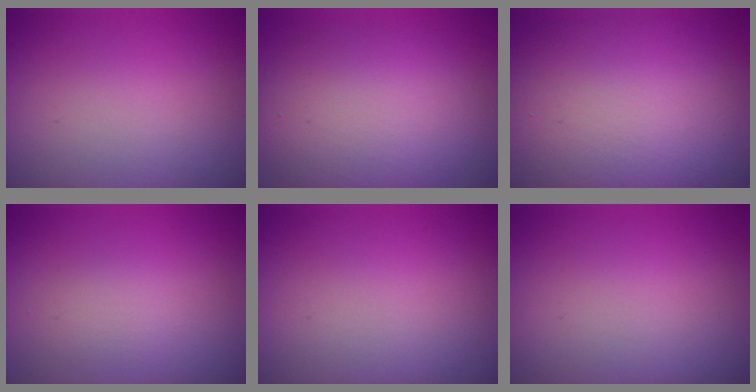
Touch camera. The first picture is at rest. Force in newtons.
{"total": 6.7, "press": 6.7, "slide": 0.9}
{"total": 11.8, "press": 11.8, "slide": 0.9}
{"total": 1.3, "press": 1.3, "slide": 0.1}
{"total": 0.0}
{"total": 0.0}